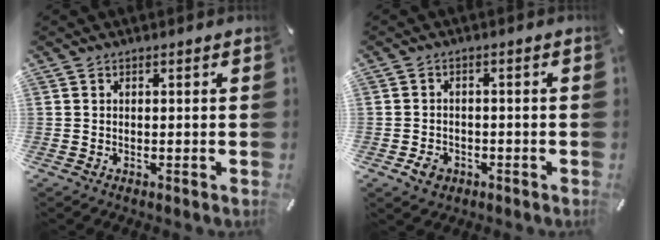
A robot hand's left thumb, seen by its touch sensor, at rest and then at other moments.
{"total": 3.6, "force": [-1.7, 2.9, 1.4], "torque": [-0.028, 0.006, -0.033]}